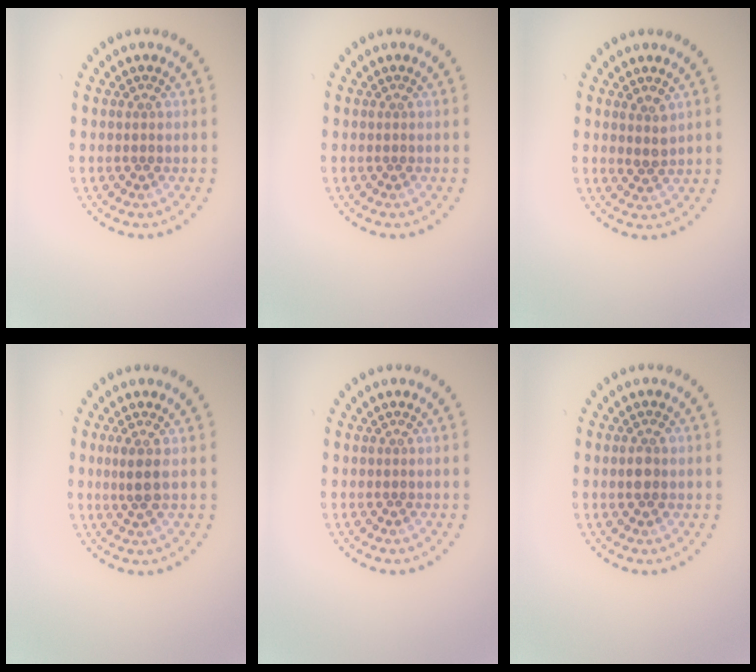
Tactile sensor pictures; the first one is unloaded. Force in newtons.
{"total": 0.0}
{"total": 1.7, "press": 1.4, "slide": 1.0}
{"total": 1.9, "press": 1.6, "slide": 1.1}
{"total": 0.0}
{"total": 2.0, "press": 2.0, "slide": 0.2}